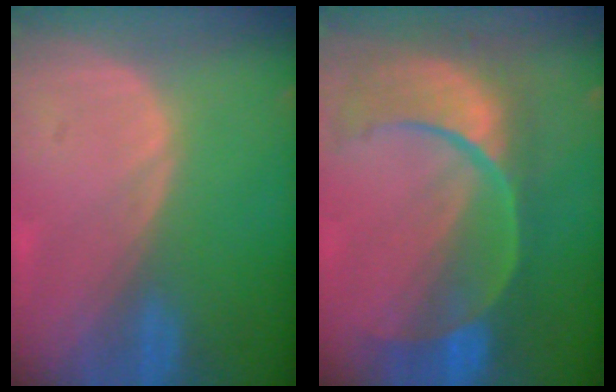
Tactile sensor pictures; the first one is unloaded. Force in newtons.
{"total": 12.0, "press": 9.7, "slide": 7.0}